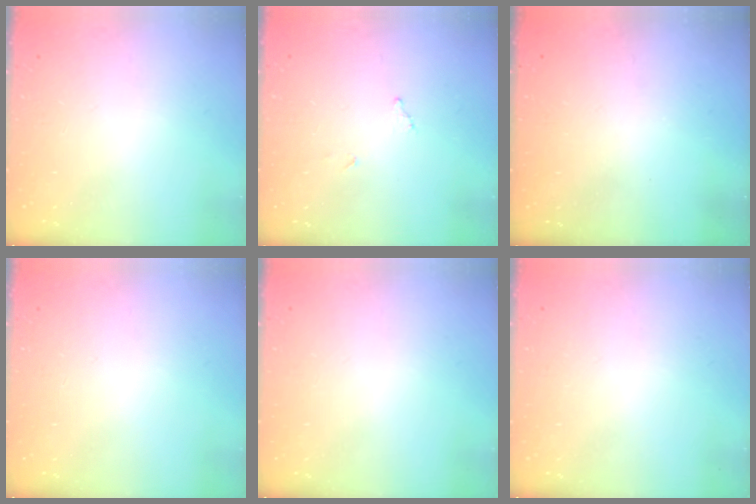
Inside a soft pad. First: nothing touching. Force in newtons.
{"total": 6.4, "press": 6.4, "slide": 0.4}
{"total": 3.2, "press": 3.2, "slide": 0.1}
{"total": 0.0}
{"total": 0.0}
{"total": 0.0}